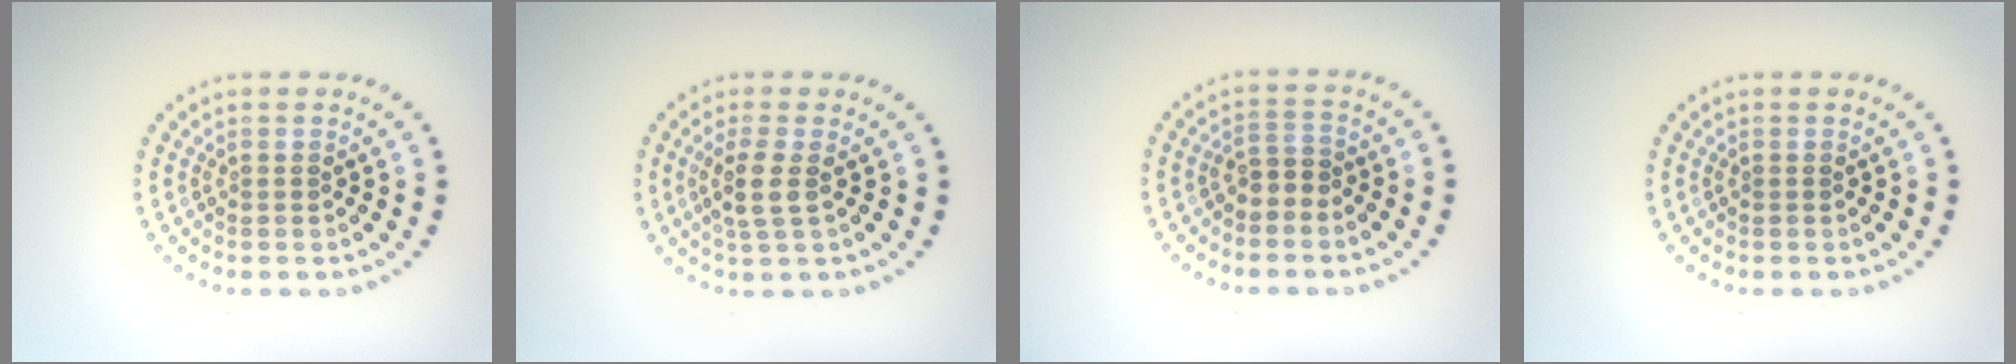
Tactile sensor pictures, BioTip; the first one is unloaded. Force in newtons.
{"total": 2.4, "press": 2.0, "slide": 1.3}
{"total": 1.7, "press": 1.5, "slide": 0.8}
{"total": 0.0}